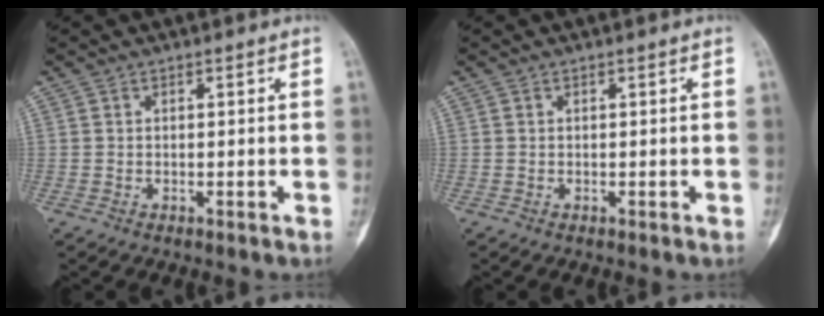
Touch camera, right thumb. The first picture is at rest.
{"total": 0.0}